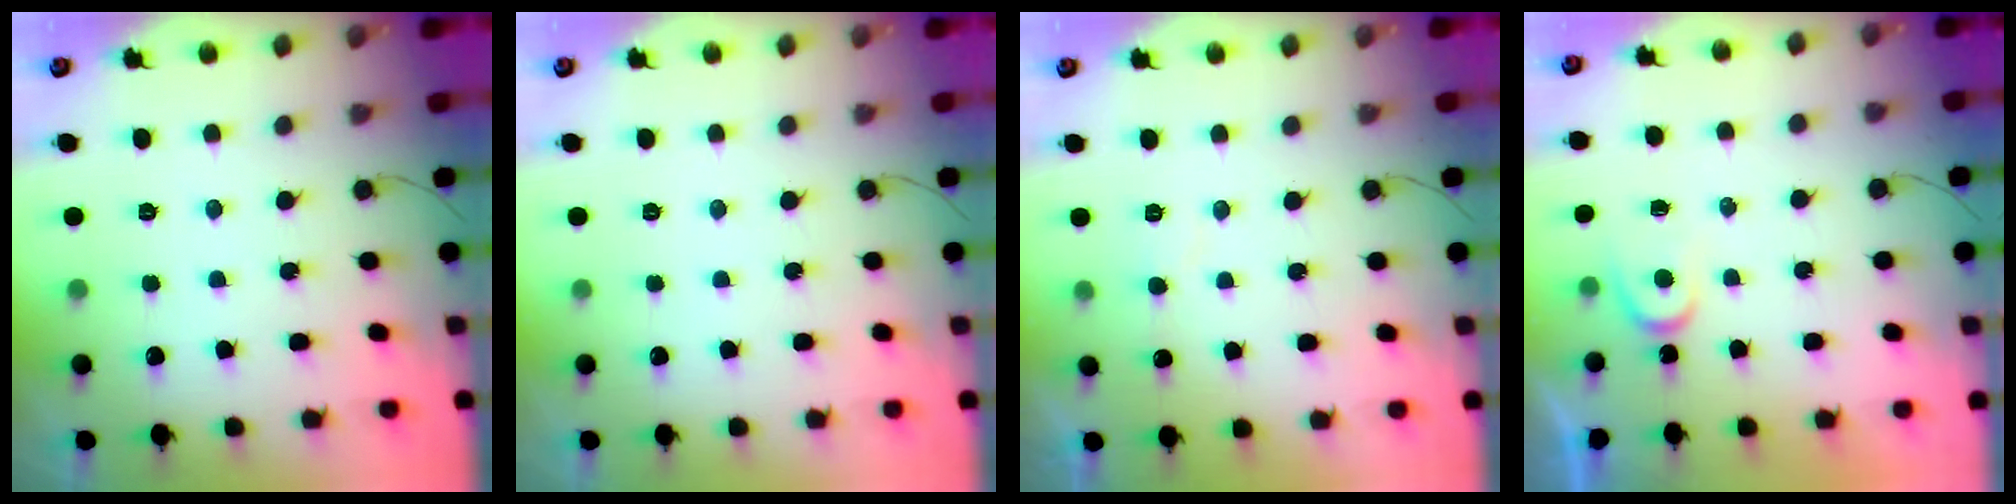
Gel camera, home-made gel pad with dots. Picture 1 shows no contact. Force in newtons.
{"total": 0.0}
{"total": 3.4, "press": 3.4, "slide": 0.4}
{"total": 3.1, "press": 3.1, "slide": 0.4}